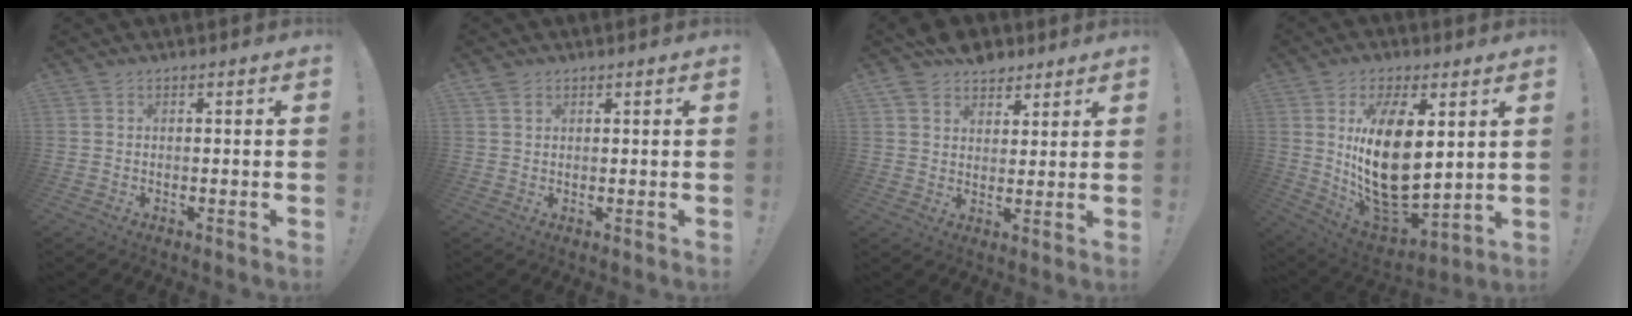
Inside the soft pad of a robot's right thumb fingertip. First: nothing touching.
{"total": 1.6, "force": [1.1, 1.0, 0.6], "torque": [-0.006, -0.003, 0.019]}
{"total": 7.8, "force": [6.0, 4.6, 1.9], "torque": [-0.043, -0.032, 0.117]}
{"total": 20.6, "force": [5.1, 10.8, 16.8], "torque": [-0.309, -0.048, 0.095]}